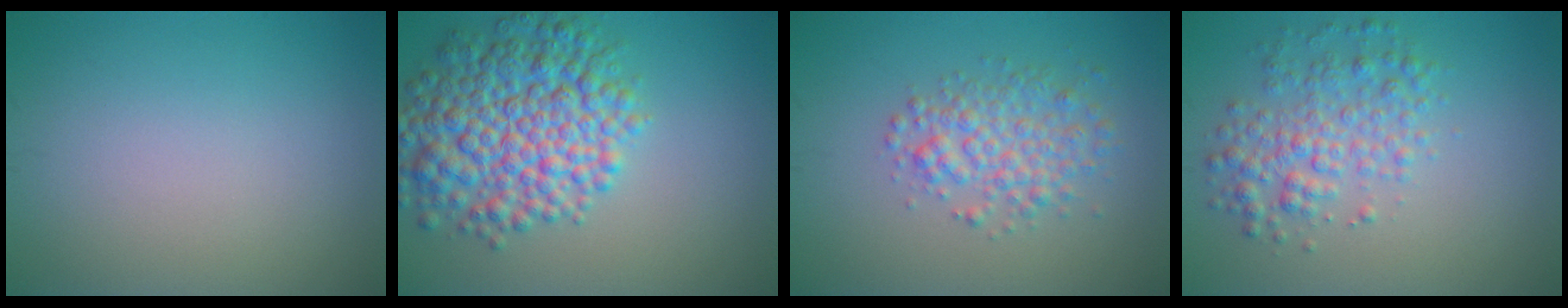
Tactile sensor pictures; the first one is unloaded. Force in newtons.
{"total": 8.7, "press": 8.7, "slide": 0.1}
{"total": 3.6, "press": 3.6, "slide": 0.1}
{"total": 3.8, "press": 3.8, "slide": 0.1}